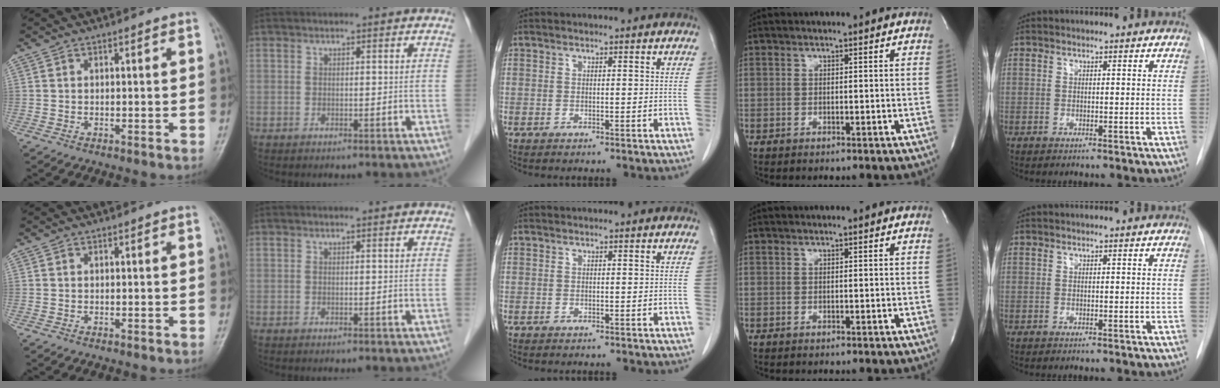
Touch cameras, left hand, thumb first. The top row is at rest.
{}